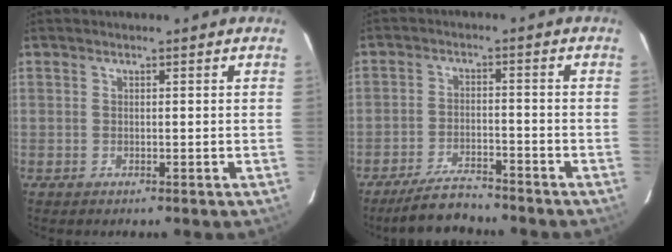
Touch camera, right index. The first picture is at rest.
{"total": 6.2, "force": [-5.8, 1.2, 1.9], "torque": [-0.038, -0.013, -0.102]}